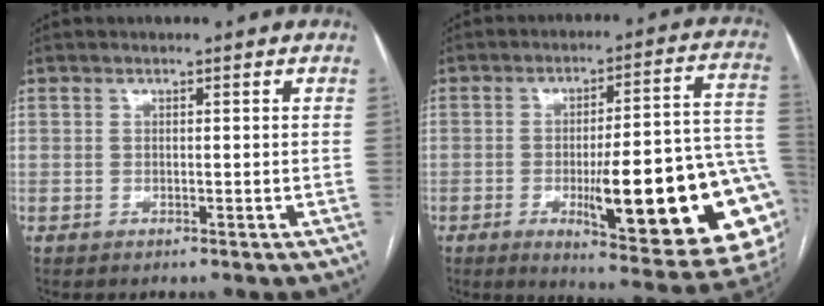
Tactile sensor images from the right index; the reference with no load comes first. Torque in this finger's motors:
{"motor_torque": [2.14, 0.00, 1.05, 0.21]}